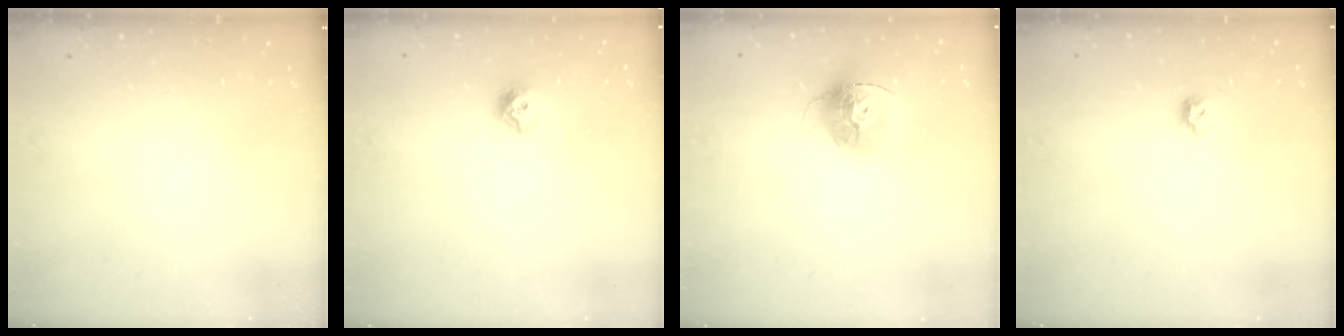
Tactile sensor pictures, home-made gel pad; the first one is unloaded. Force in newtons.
{"total": 7.3, "press": 7.2, "slide": 0.3}
{"total": 13.9, "press": 13.8, "slide": 1.4}
{"total": 3.7, "press": 3.6, "slide": 0.6}